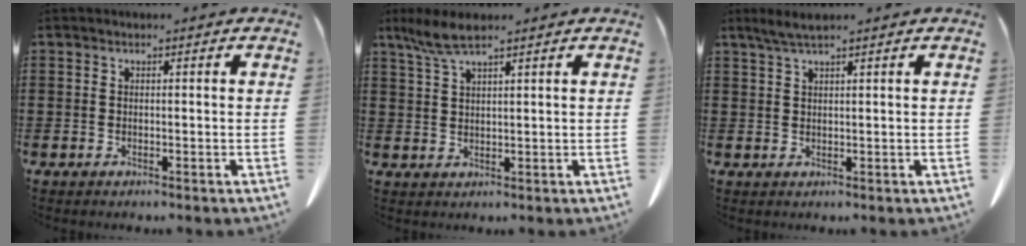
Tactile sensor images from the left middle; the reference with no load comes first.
{"total": 4.5, "force": [3.1, 0.8, 3.1], "torque": [-0.076, -0.003, 0.055]}
{"total": 2.2, "force": [1.6, 0.0, 1.5], "torque": [-0.030, 0.001, 0.030]}